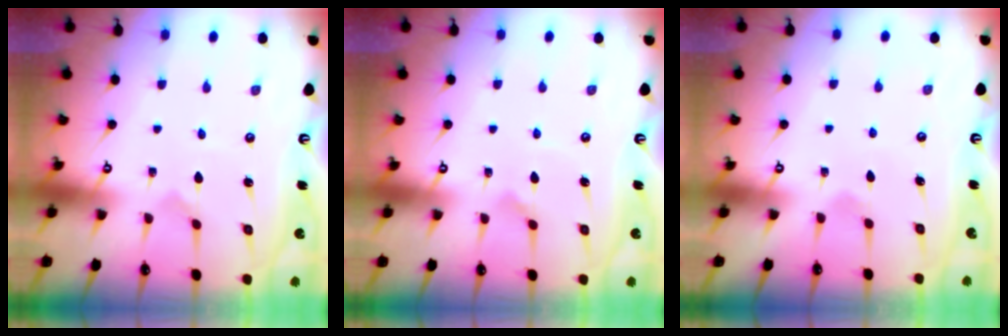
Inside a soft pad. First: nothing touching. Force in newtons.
{"total": 4.2, "press": 4.2, "slide": 0.4}
{"total": 5.7, "press": 5.7, "slide": 0.3}